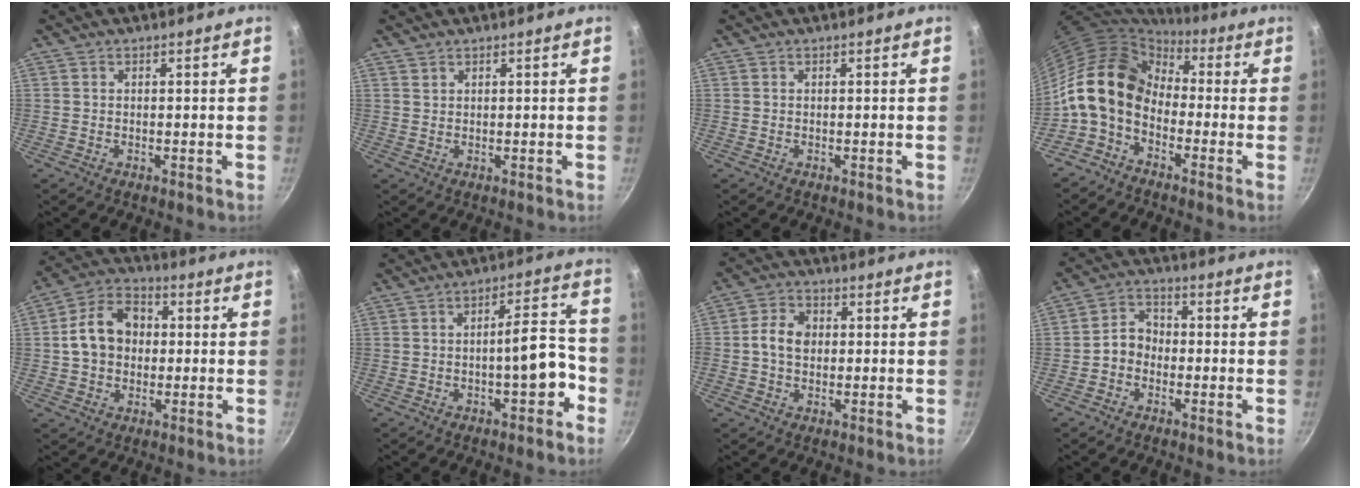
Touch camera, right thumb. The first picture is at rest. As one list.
[{"total": 0.8, "force": [0.6, 0.4, 0.2], "torque": [-0.002, -0.004, 0.012]}, {"total": 0.0}, {"total": 13.7, "force": [-1.4, 9.9, 9.3], "torque": [-0.152, 0.039, -0.049]}, {"total": 11.5, "force": [0.6, 8.9, 7.3], "torque": [-0.101, 0.026, -0.003]}, {"total": 8.5, "force": [-3.3, 2.9, 7.2], "torque": [-0.075, 0.051, -0.041]}, {"total": 6.2, "force": [0.2, 4.8, 3.9], "torque": [-0.057, 0.012, -0.010]}, {"total": 5.1, "force": [-1.4, 4.1, 2.6], "torque": [-0.021, 0.024, -0.037]}]